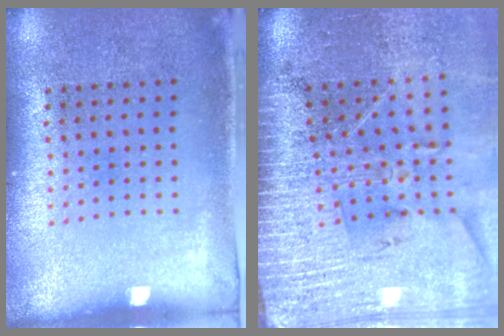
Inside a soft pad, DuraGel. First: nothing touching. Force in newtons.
{"total": 3.8, "press": 3.4, "slide": 1.8}